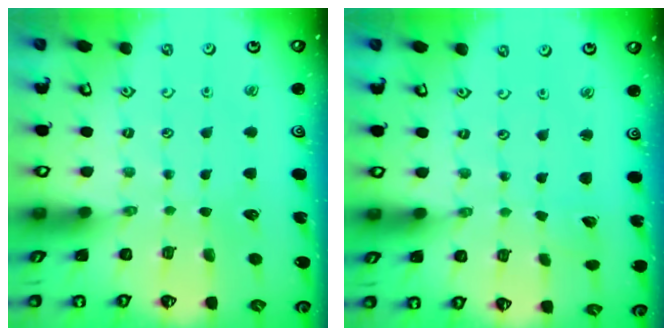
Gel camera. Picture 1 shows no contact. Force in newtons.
{"total": 0.9, "press": 0.9, "slide": 0.1}